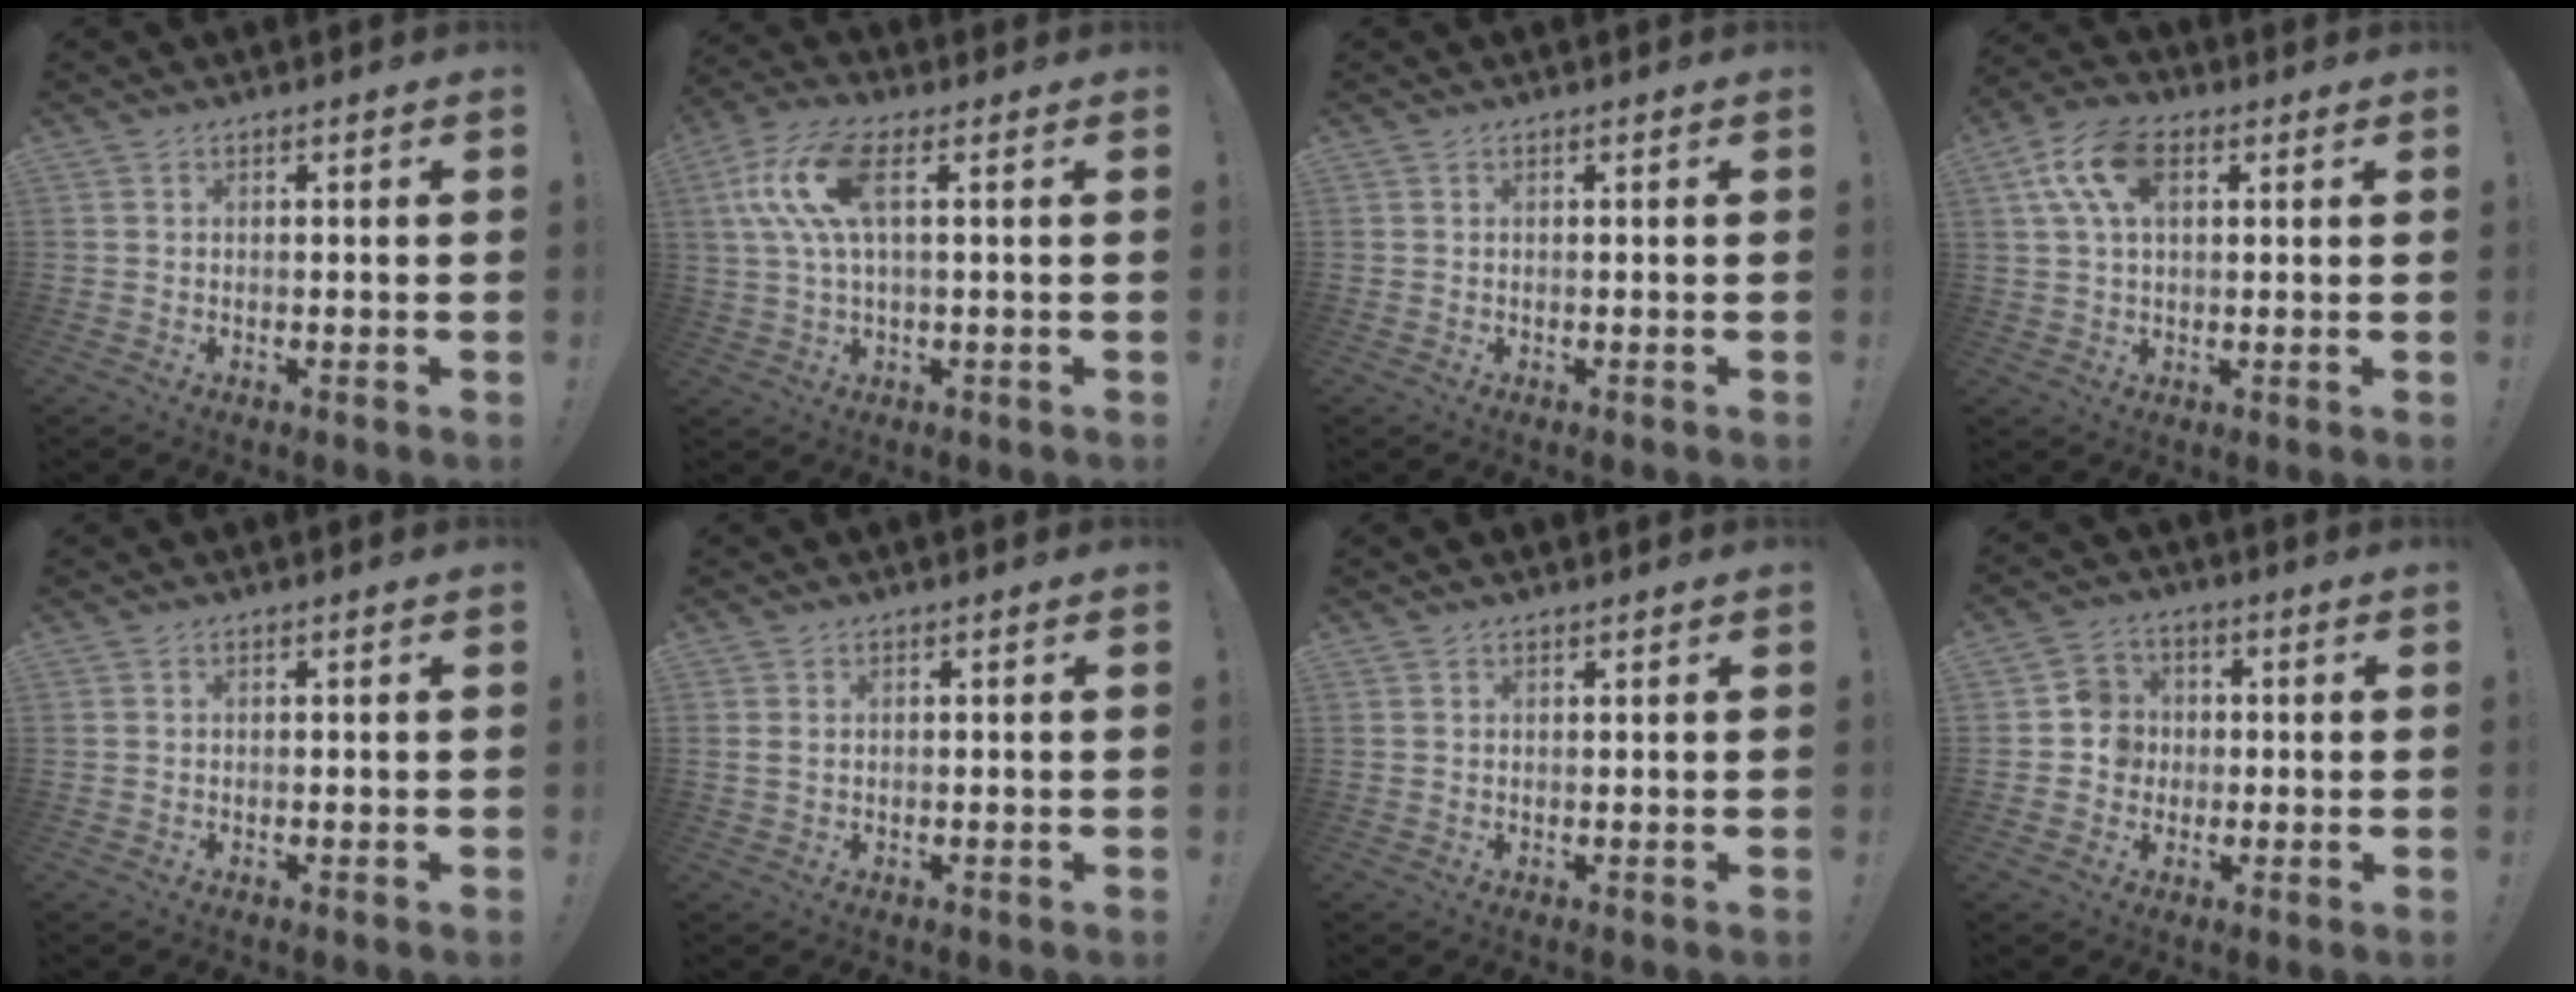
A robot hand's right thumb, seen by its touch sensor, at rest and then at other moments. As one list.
[{"total": 12.7, "force": [3.6, 4.7, 11.3], "torque": [-0.229, 0.000, 0.068]}, {"total": 0.0}, {"total": 12.2, "force": [4.0, 6.8, 9.3], "torque": [-0.168, 0.006, 0.078]}, {"total": 0.0}, {"total": 1.2, "force": [0.5, 0.7, 0.9], "torque": [-0.017, 0.003, 0.010]}, {"total": 1.0, "force": [1.0, 0.2, 0.0], "torque": [0.008, -0.004, 0.017]}, {"total": 7.0, "force": [-0.8, 6.8, 1.7], "torque": [-0.019, 0.014, -0.012]}]